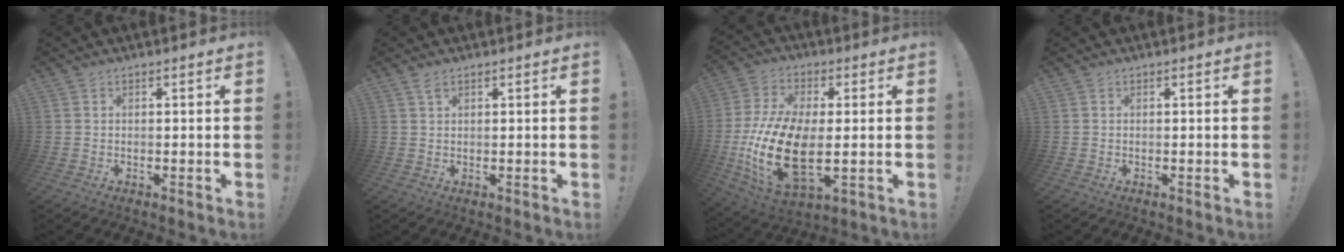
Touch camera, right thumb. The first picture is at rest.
{"total": 1.6, "force": [1.0, 0.6, 1.1], "torque": [-0.015, 0.000, 0.016]}
{"total": 21.0, "force": [-2.3, 11.3, 17.6], "torque": [-0.360, 0.001, -0.027]}
{"total": 0.0}